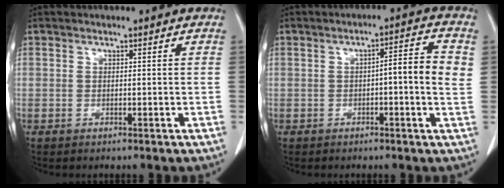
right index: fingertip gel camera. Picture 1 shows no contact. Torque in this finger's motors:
{"motor_torque": [0.23, 0.06, 0.14, 0.03]}